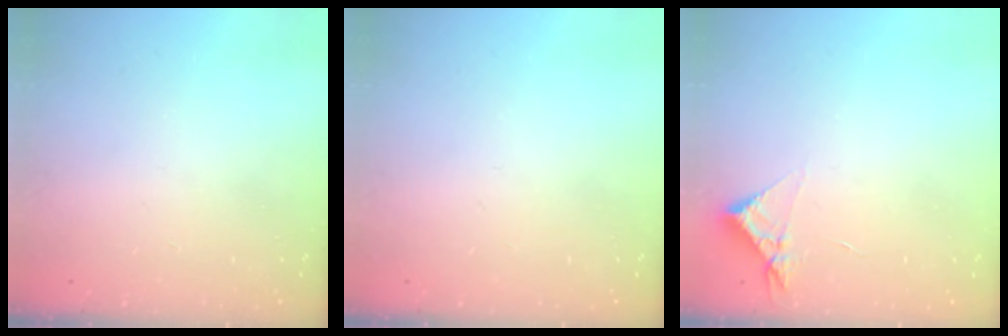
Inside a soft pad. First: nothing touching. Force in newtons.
{"total": 0.0}
{"total": 3.4, "press": 3.4, "slide": 0.5}